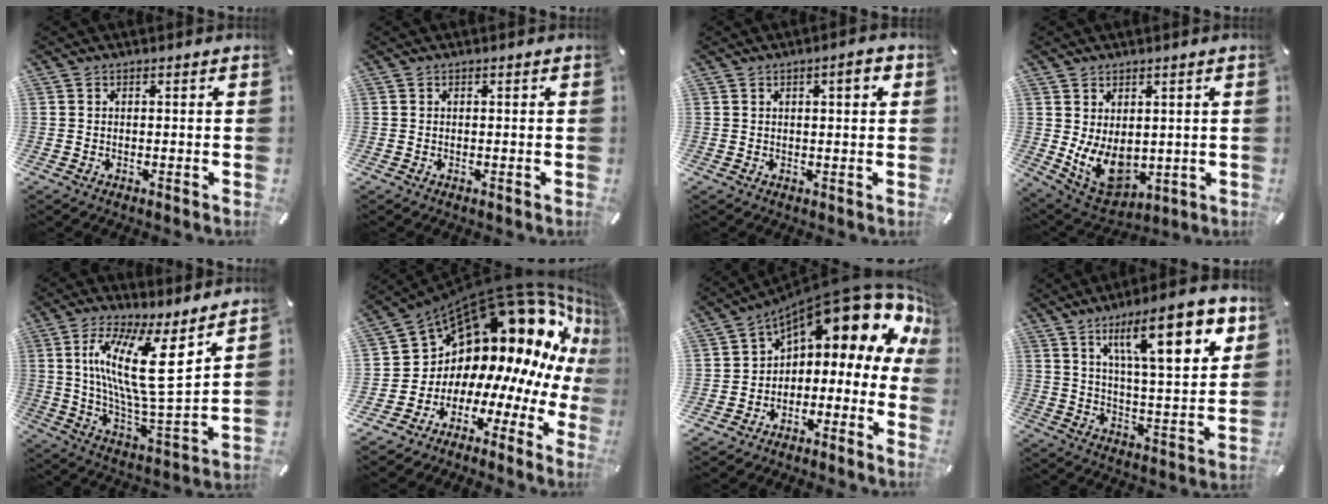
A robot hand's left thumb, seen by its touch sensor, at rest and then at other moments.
{"total": 0.0}
{"total": 3.7, "force": [1.5, 1.0, 3.2], "torque": [-0.057, 0.001, 0.021]}
{"total": 9.8, "force": [0.8, 7.2, 6.5], "torque": [-0.123, -0.020, 0.023]}
{"total": 19.1, "force": [7.6, 5.4, 16.7], "torque": [-0.304, -0.036, 0.115]}
{"total": 18.8, "force": [12.2, 10.6, 9.5], "torque": [-0.127, -0.142, 0.235]}
{"total": 14.9, "force": [9.8, 5.9, 9.5], "torque": [-0.130, -0.081, 0.154]}
{"total": 17.8, "force": [9.8, 5.2, 13.9], "torque": [-0.219, -0.040, 0.152]}